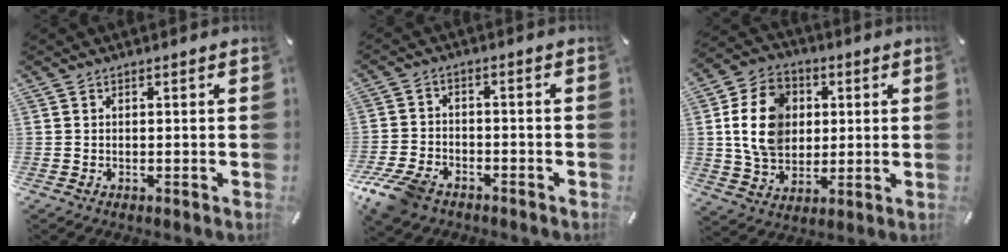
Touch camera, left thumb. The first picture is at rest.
{"total": 7.8, "force": [-5.5, 4.5, 3.4], "torque": [-0.080, 0.023, -0.107]}
{"total": 14.1, "force": [1.7, 11.4, 8.1], "torque": [-0.172, 0.012, 0.028]}